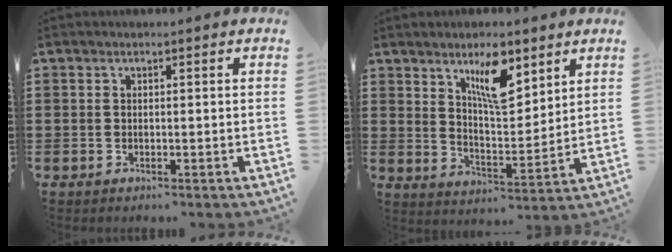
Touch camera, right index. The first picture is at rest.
{"total": 8.7, "force": [5.5, 2.9, 6.1], "torque": [-0.100, -0.018, 0.091]}